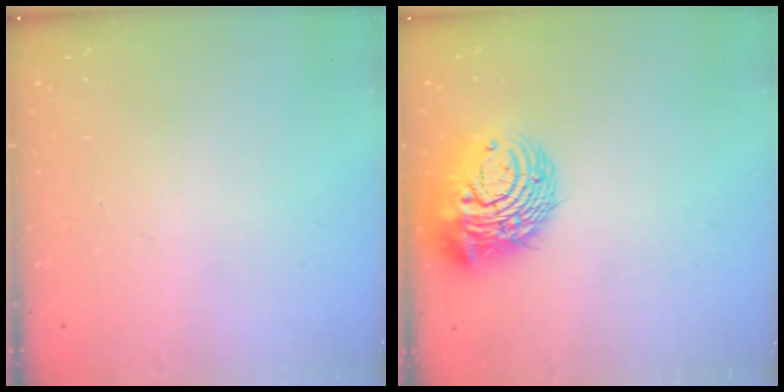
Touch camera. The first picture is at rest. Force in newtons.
{"total": 14.8, "press": 14.7, "slide": 1.5}